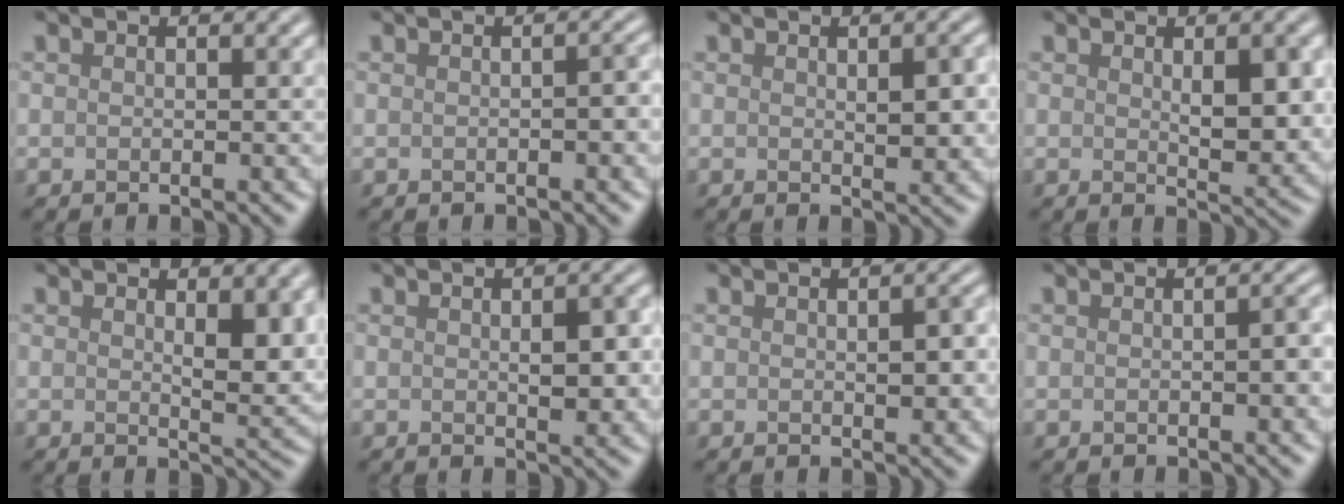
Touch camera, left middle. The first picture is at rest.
{"total": 1.5, "force": [-0.3, 0.3, 1.4], "torque": [-0.019, 0.004, -0.003]}
{"total": 2.9, "force": [0.4, 1.1, 2.7], "torque": [-0.038, -0.003, 0.008]}
{"total": 4.1, "force": [0.7, 1.6, 3.7], "torque": [-0.055, -0.005, 0.017]}
{"total": 3.6, "force": [1.1, 1.3, 3.2], "torque": [-0.044, -0.007, 0.021]}
{"total": 3.2, "force": [0.1, 1.4, 2.9], "torque": [-0.041, -0.002, 0.004]}
{"total": 2.2, "force": [0.0, 0.9, 2.0], "torque": [-0.027, -0.002, 0.002]}
{"total": 1.7, "force": [-0.2, 0.4, 1.6], "torque": [-0.022, 0.002, -0.001]}